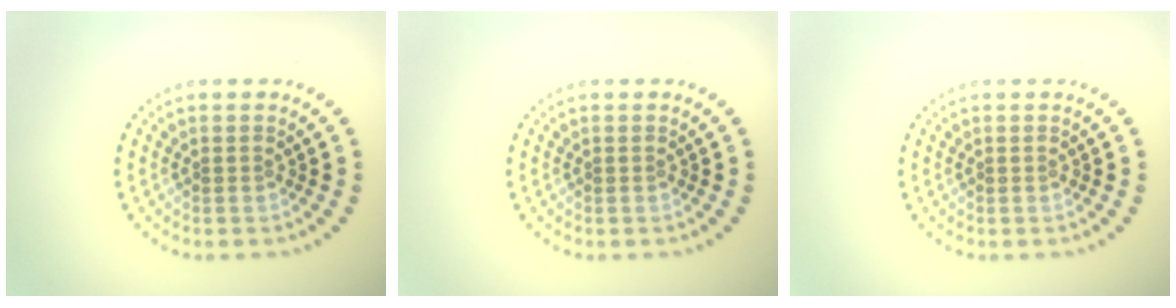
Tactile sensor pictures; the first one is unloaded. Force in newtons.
{"total": 0.0}
{"total": 0.0}